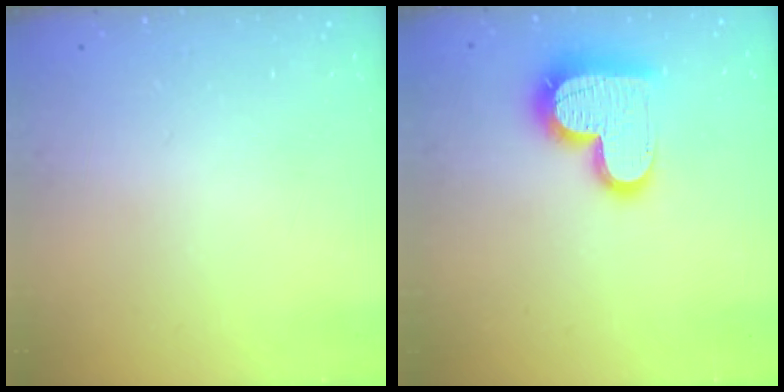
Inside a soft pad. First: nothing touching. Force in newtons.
{"total": 17.0, "press": 16.9, "slide": 1.3}